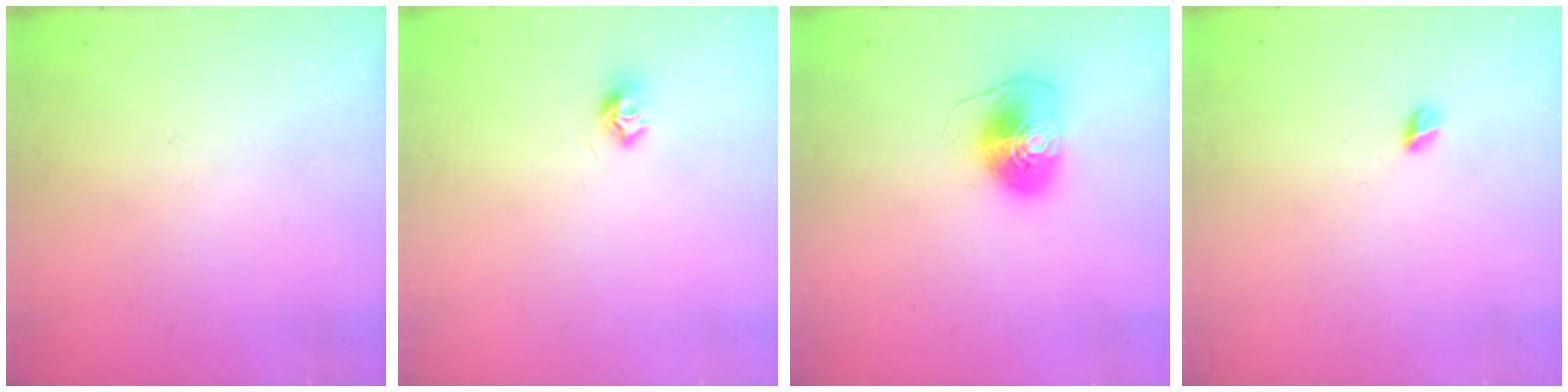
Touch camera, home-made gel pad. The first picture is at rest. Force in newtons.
{"total": 7.6, "press": 7.5, "slide": 0.5}
{"total": 8.3, "press": 8.3, "slide": 0.5}
{"total": 4.9, "press": 4.9, "slide": 0.5}